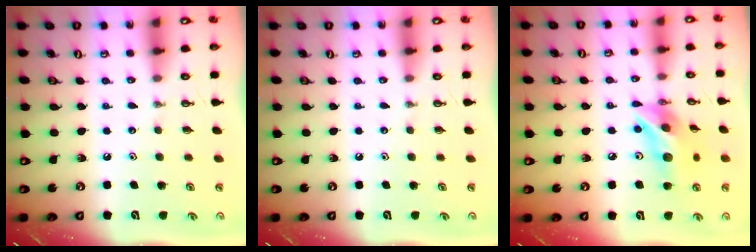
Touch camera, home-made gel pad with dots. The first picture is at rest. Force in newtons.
{"total": 0.0}
{"total": 13.8, "press": 13.7, "slide": 1.2}